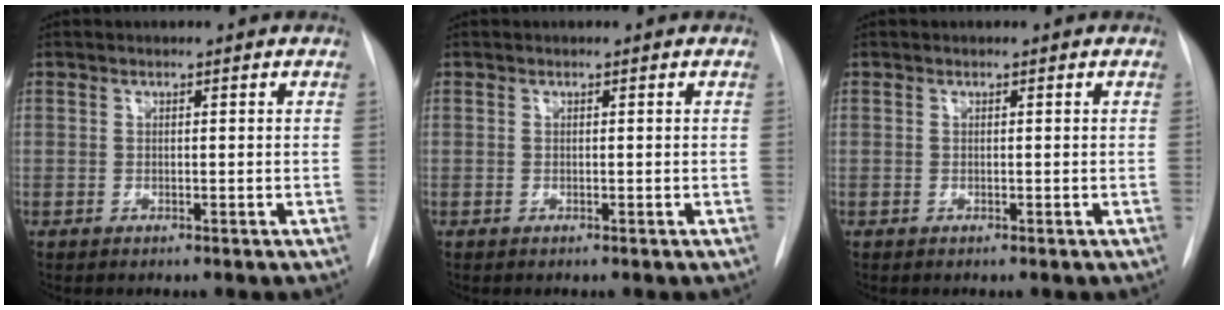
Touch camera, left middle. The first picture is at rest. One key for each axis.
{"total": 0.0}
{"total": 0.0}